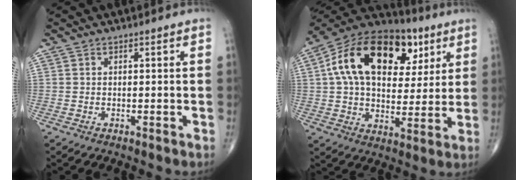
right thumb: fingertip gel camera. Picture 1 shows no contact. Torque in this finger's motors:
{"motor_torque": [1.69, 2.74, 0.55, -0.24, 0.42]}